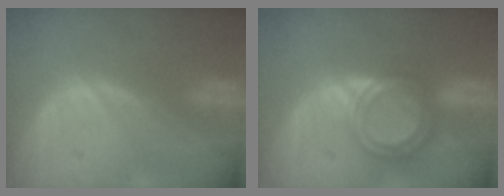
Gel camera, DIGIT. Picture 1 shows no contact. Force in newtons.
{"total": 6.6, "press": 5.9, "slide": 3.0}